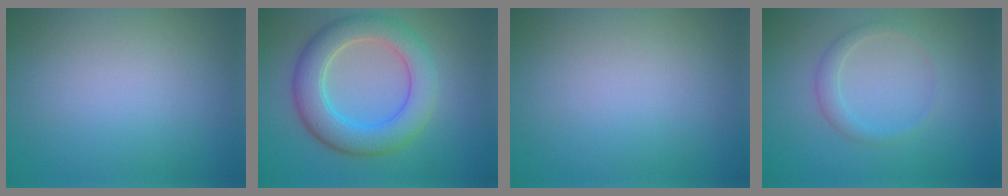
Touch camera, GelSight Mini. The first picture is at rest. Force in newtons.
{"total": 6.5, "press": 6.4, "slide": 0.6}
{"total": 0.0}
{"total": 1.6, "press": 1.6, "slide": 0.1}